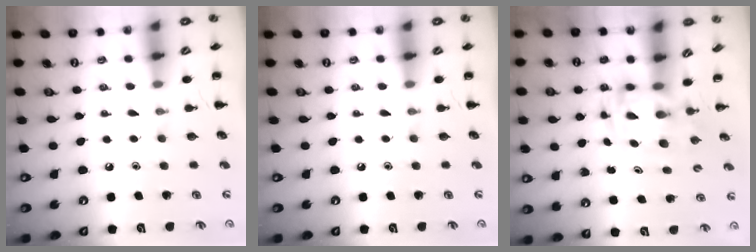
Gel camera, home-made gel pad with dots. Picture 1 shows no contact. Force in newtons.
{"total": 0.0}
{"total": 2.8, "press": 2.7, "slide": 0.6}